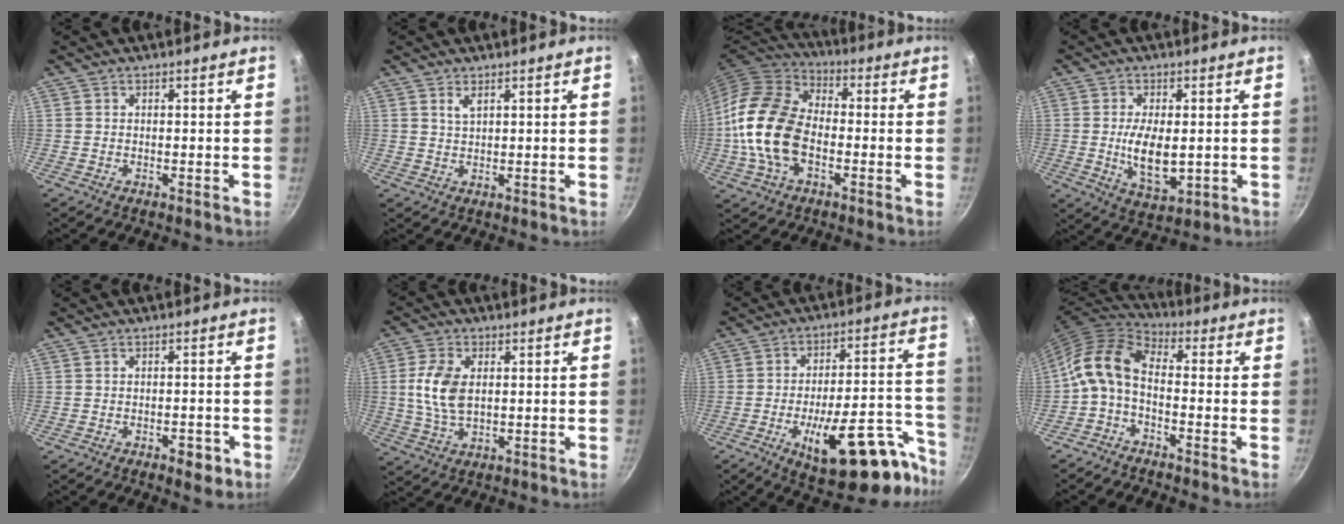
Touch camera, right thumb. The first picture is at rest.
{"total": 1.8, "force": [1.1, 0.8, 1.3], "torque": [-0.022, -0.006, 0.025]}
{"total": 17.2, "force": [-2.8, 10.9, 13.0], "torque": [-0.263, 0.029, -0.058]}
{"total": 8.9, "force": [-0.5, 4.6, 7.6], "torque": [-0.121, -0.013, 0.001]}
{"total": 3.5, "force": [-1.8, 1.6, 2.5], "torque": [-0.028, 0.007, -0.022]}
{"total": 8.8, "force": [1.0, 5.1, 7.2], "torque": [-0.156, -0.002, 0.024]}
{"total": 21.1, "force": [-12.0, 7.2, 15.9], "torque": [-0.171, 0.094, -0.169]}
{"total": 10.1, "force": [-2.1, 5.5, 8.1], "torque": [-0.156, 0.051, -0.060]}